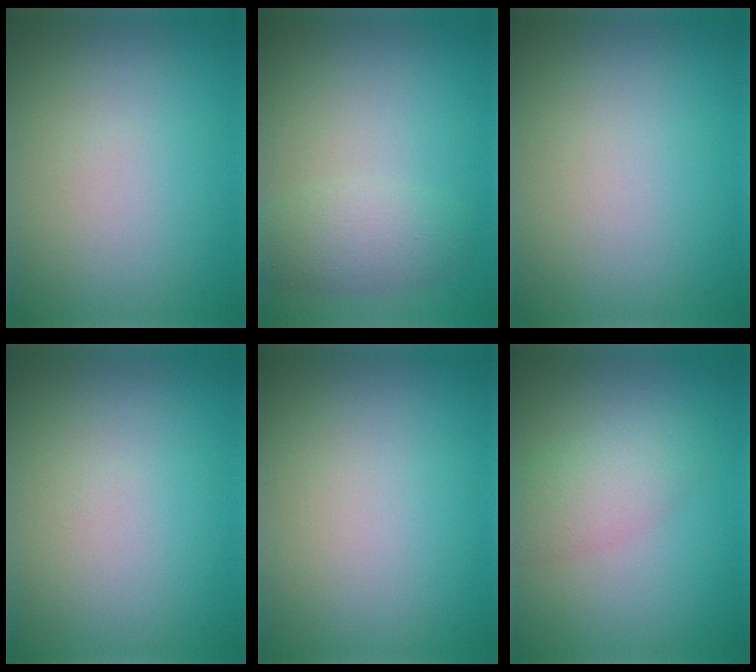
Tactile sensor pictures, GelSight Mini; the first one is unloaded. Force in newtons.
{"total": 2.9, "press": 2.9, "slide": 0.1}
{"total": 0.0}
{"total": 0.0}
{"total": 0.0}
{"total": 3.1, "press": 3.1, "slide": 0.2}